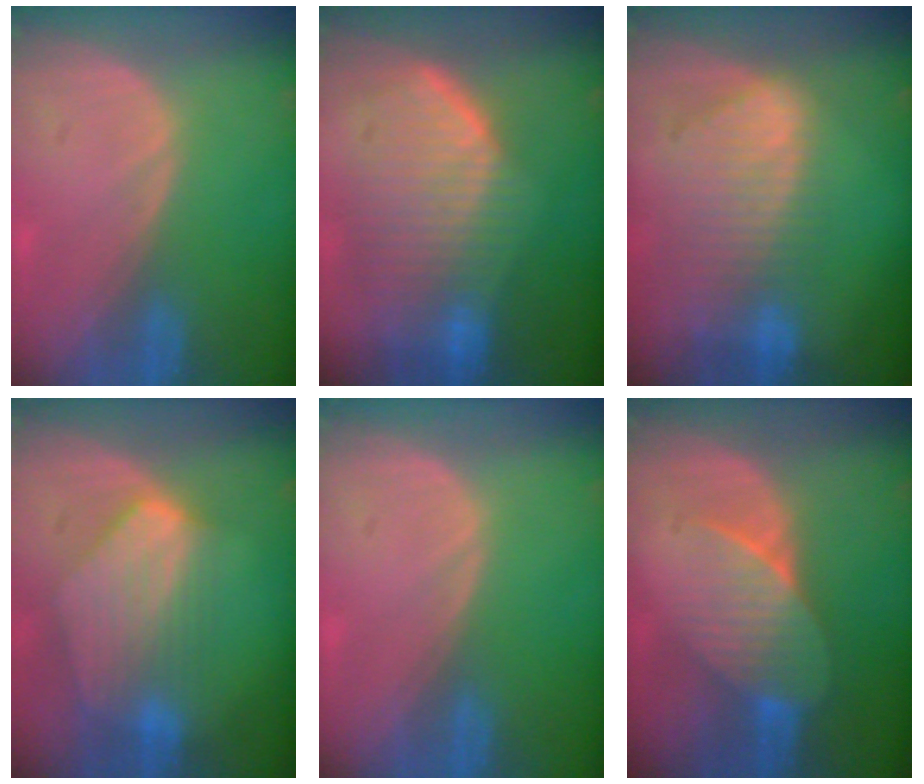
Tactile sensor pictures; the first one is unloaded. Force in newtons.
{"total": 10.5, "press": 9.2, "slide": 5.0}
{"total": 9.5, "press": 8.2, "slide": 4.7}
{"total": 8.2, "press": 7.6, "slide": 3.0}
{"total": 0.0}
{"total": 7.4, "press": 6.9, "slide": 2.6}